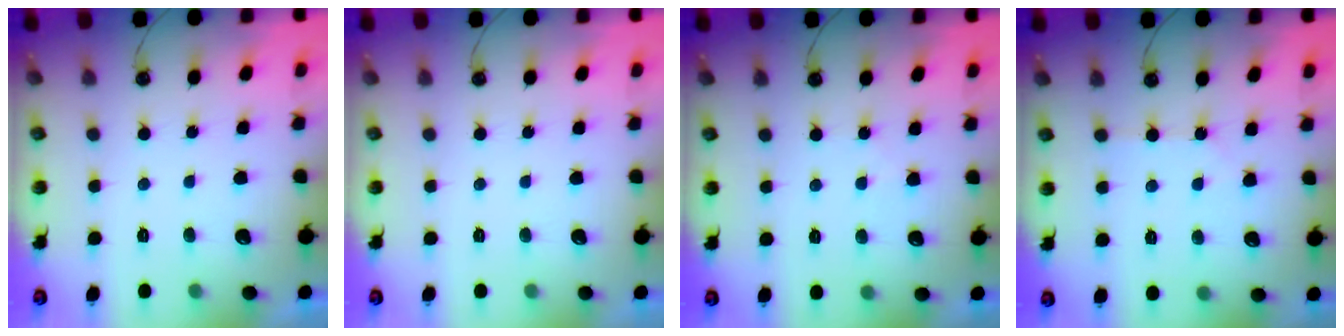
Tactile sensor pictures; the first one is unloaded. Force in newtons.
{"total": 0.0}
{"total": 3.5, "press": 3.5, "slide": 0.5}
{"total": 4.4, "press": 4.4, "slide": 0.6}